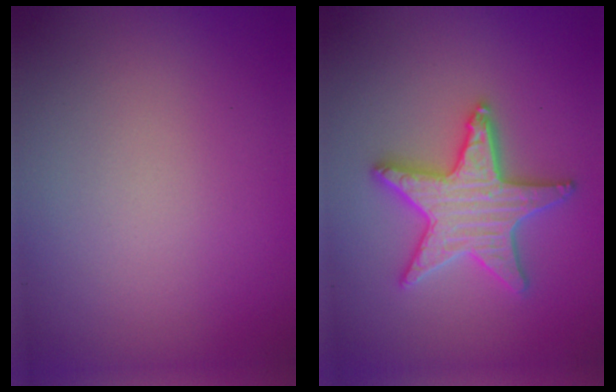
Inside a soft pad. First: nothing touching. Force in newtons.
{"total": 5.2, "press": 5.2, "slide": 0.9}